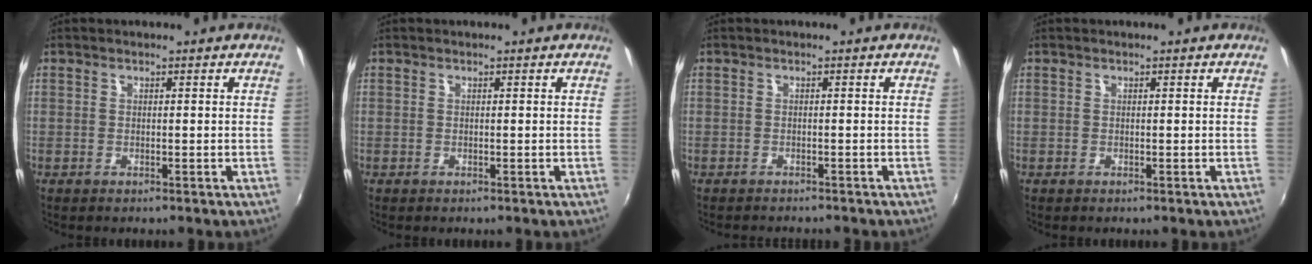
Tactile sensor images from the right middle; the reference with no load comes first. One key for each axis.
{"total": 0.0}
{"total": 2.9, "fx": -2.7, "fy": 0.5, "fz": 0.9, "tx": -0.022, "ty": -0.011, "tz": -0.040}
{"total": 0.0}